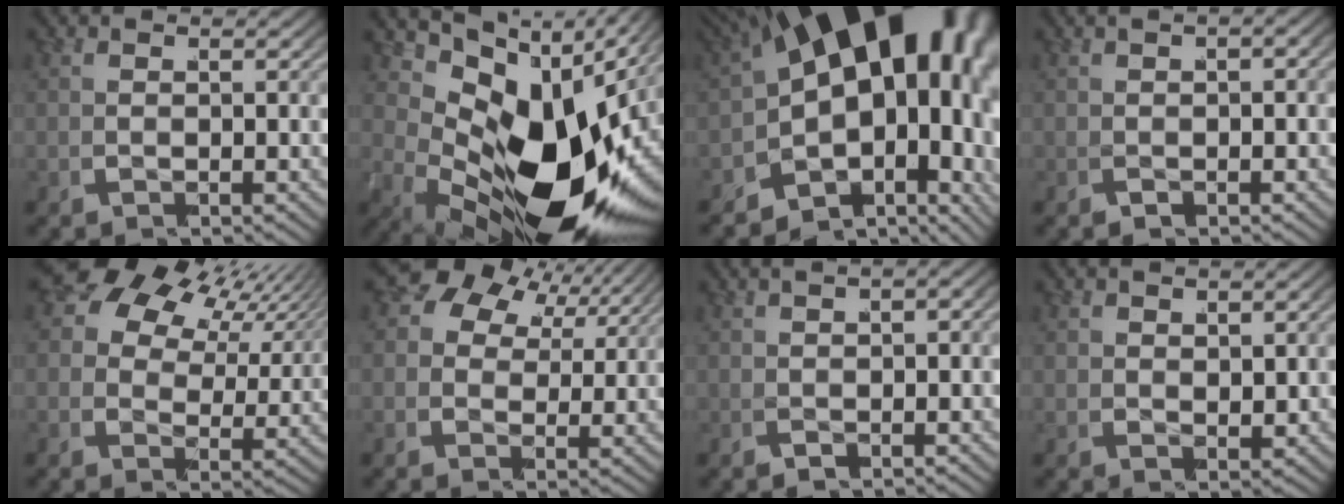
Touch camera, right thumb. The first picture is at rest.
{"total": 18.1, "force": [-0.7, 10.4, 14.8], "torque": [-0.238, -0.036, 0.004]}
{"total": 21.7, "force": [1.5, 13.4, 17.0], "torque": [-0.282, -0.013, 0.011]}
{"total": 3.6, "force": [-0.1, 2.1, 3.0], "torque": [-0.051, -0.004, -0.002]}
{"total": 11.0, "force": [4.4, 7.7, 6.4], "torque": [-0.115, 0.021, 0.049]}
{"total": 6.7, "force": [2.7, 5.0, 3.6], "torque": [-0.073, 0.008, 0.032]}
{"total": 4.1, "force": [0.0, 2.3, 3.3], "torque": [-0.057, -0.002, -0.001]}
{"total": 1.2, "force": [1.2, 0.3, 0.1], "torque": [0.005, 0.006, 0.023]}